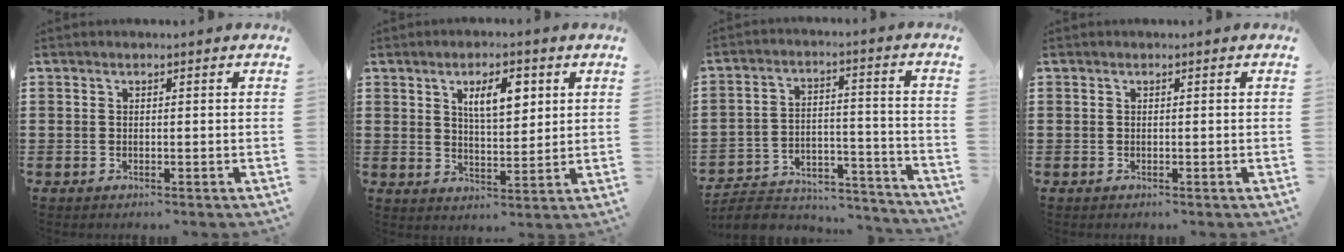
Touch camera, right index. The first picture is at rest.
{"total": 6.5, "force": [2.7, 2.5, 5.3], "torque": [-0.087, 0.000, 0.039]}
{"total": 6.6, "force": [-6.2, 1.4, 1.7], "torque": [-0.033, 0.011, -0.124]}
{"total": 0.0}